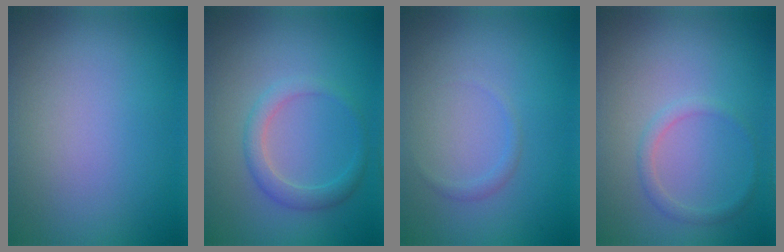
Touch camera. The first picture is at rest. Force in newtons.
{"total": 2.2, "press": 2.2, "slide": 0.2}
{"total": 0.7, "press": 0.7, "slide": 0.1}
{"total": 1.1, "press": 1.1, "slide": 0.1}